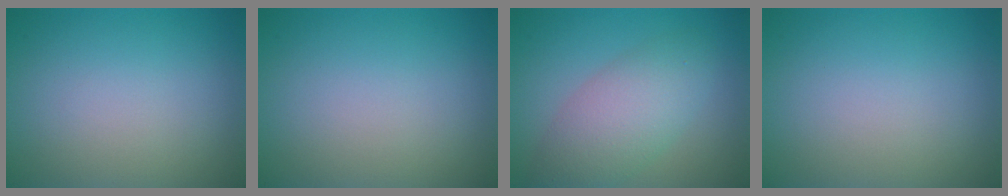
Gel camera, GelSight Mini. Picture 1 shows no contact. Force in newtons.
{"total": 0.0}
{"total": 5.2, "press": 5.2, "slide": 0.1}
{"total": 0.0}